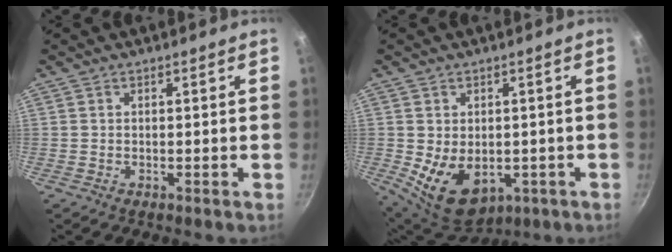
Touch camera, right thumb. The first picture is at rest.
{"total": 11.0, "force": [-1.8, 7.6, 7.8], "torque": [-0.105, -0.013, -0.002]}